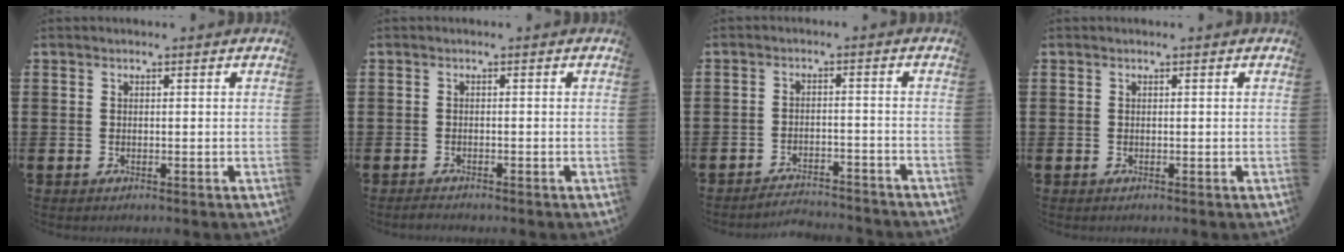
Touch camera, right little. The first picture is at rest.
{"total": 0.7, "force": [-0.6, 0.1, 0.3], "torque": [-0.008, -0.001, -0.013]}
{"total": 2.8, "force": [-2.8, 0.0, -0.1], "torque": [-0.004, 0.004, -0.061]}
{"total": 0.0}